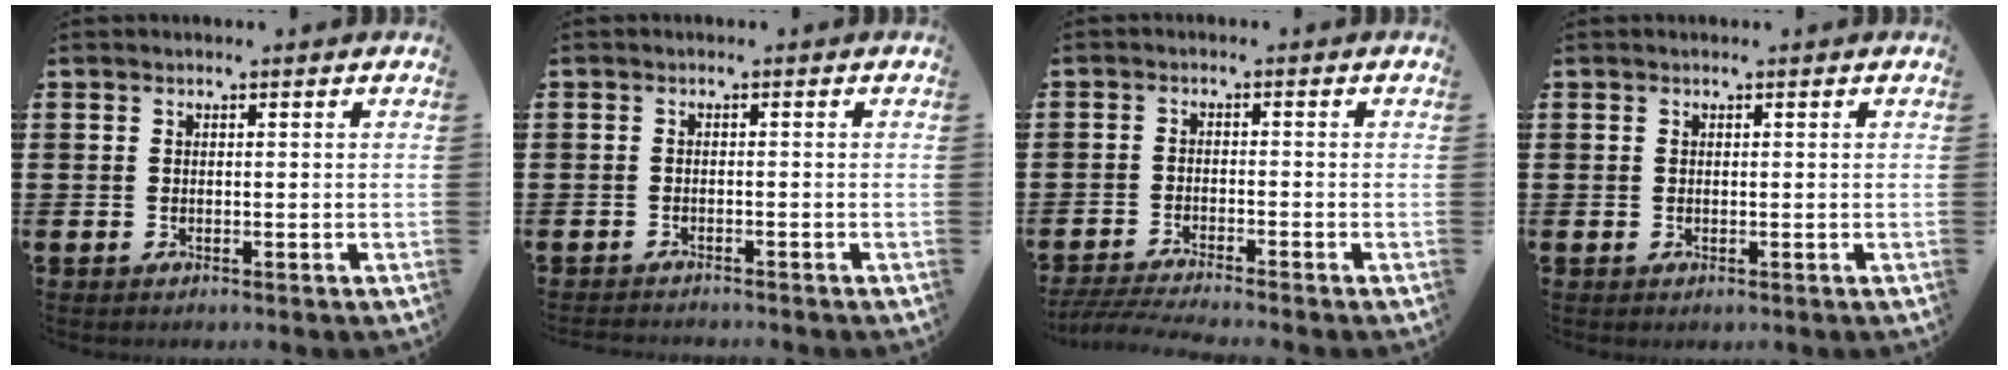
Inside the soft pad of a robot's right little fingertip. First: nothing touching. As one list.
[{"total": 1.0, "force": [-1.0, -0.1, -0.1], "torque": [0.000, 0.000, -0.020]}, {"total": 2.3, "force": [-2.1, -0.1, 0.9], "torque": [-0.012, -0.001, -0.039]}, {"total": 0.7, "force": [0.7, 0.1, 0.0], "torque": [0.001, 0.005, 0.013]}]